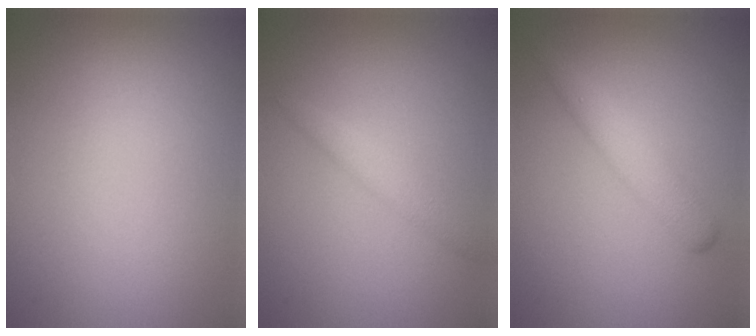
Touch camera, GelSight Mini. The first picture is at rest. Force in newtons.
{"total": 1.5, "press": 1.5, "slide": 0.0}
{"total": 2.5, "press": 2.5, "slide": 0.1}